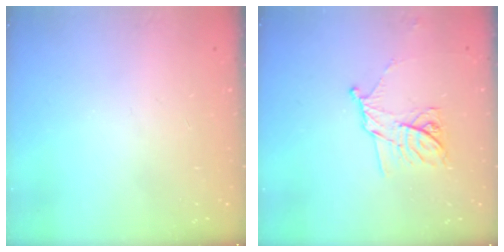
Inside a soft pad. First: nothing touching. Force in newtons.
{"total": 11.3, "press": 11.3, "slide": 0.7}